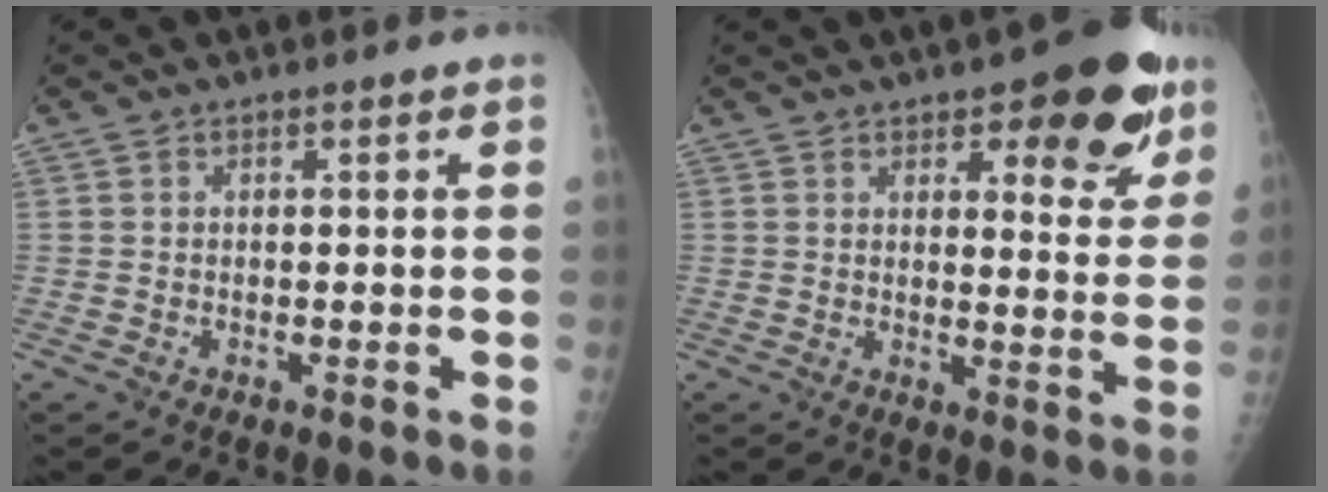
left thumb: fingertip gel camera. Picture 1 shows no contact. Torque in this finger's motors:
{"motor_torque": [0.01, 0.11, 0.01, -0.10, 0.14]}